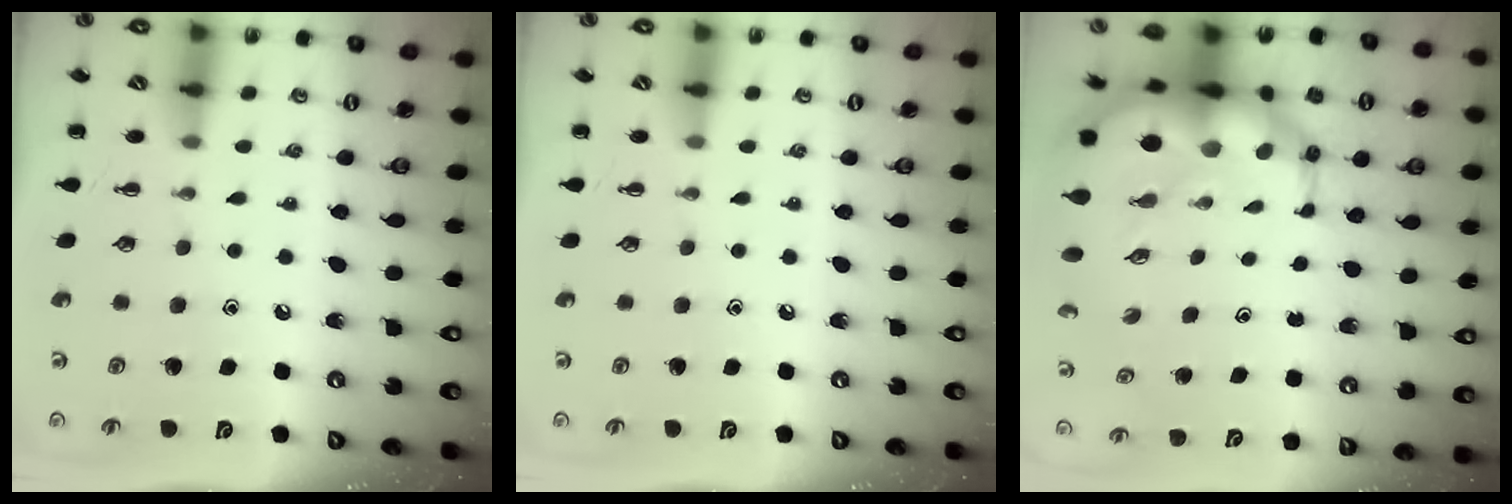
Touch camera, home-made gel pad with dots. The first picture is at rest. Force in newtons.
{"total": 0.0}
{"total": 14.4, "press": 13.9, "slide": 4.0}